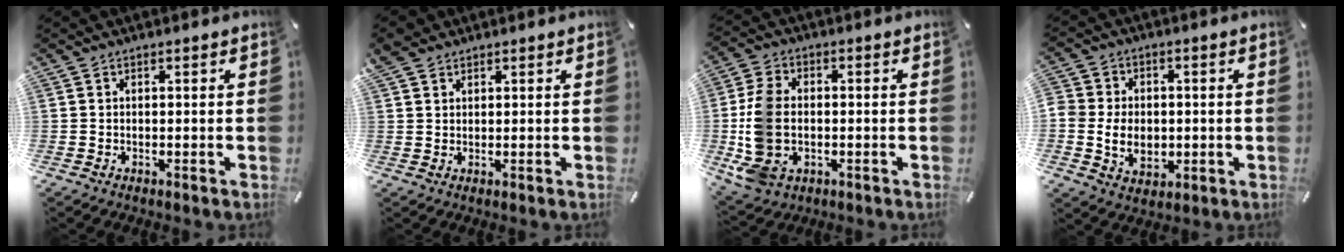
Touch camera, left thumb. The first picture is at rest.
{"total": 2.8, "force": [2.0, 1.9, 0.5], "torque": [-0.015, 0.001, 0.040]}
{"total": 12.4, "force": [-1.3, 9.2, 8.2], "torque": [-0.201, 0.011, -0.020]}
{"total": 8.4, "force": [-0.7, 7.0, 4.4], "torque": [-0.099, 0.005, -0.014]}